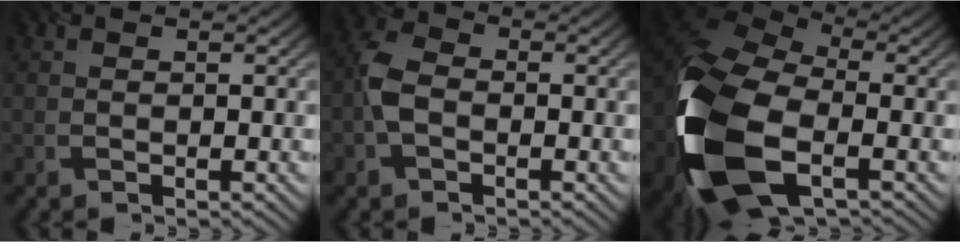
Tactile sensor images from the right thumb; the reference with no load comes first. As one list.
[{"total": 4.4, "force": [-1.2, 3.0, 3.1], "torque": [-0.077, 0.005, -0.035]}, {"total": 16.7, "force": [-5.4, 9.7, 12.5], "torque": [-0.306, -0.034, -0.100]}]